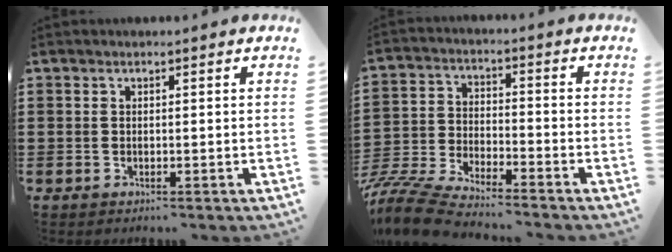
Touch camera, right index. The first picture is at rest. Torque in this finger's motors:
{"motor_torque": [0.09, 0.05, 0.26, 0.12]}